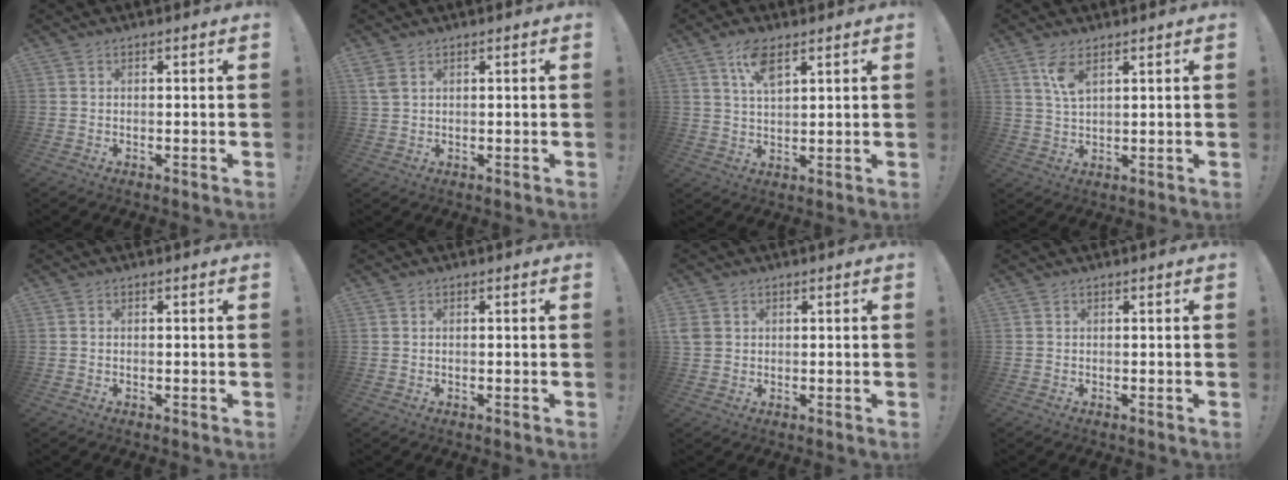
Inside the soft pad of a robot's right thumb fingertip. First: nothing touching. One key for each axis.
{"total": 2.4, "fx": 1.2, "fy": 1.1, "fz": 1.8, "tx": -0.032, "ty": -0.001, "tz": 0.022}
{"total": 7.6, "fx": 4.3, "fy": 2.7, "fz": 5.6, "tx": -0.108, "ty": -0.007, "tz": 0.077}
{"total": 5.6, "fx": 3.2, "fy": 1.9, "fz": 4.1, "tx": -0.074, "ty": -0.014, "tz": 0.057}
{"total": 0.0}
{"total": 0.0}
{"total": 3.2, "fx": 1.0, "fy": 2.7, "fz": 1.4, "tx": -0.036, "ty": -0.001, "tz": 0.021}
{"total": 0.0}